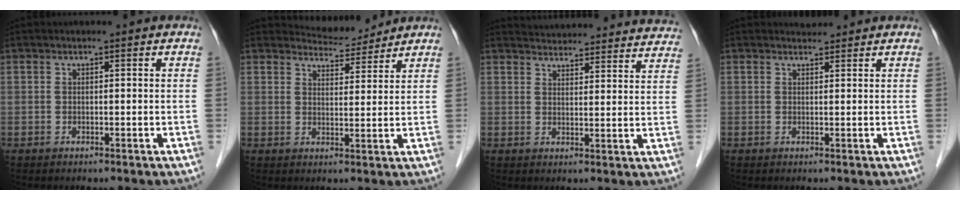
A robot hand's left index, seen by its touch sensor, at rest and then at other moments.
{"total": 3.6, "force": [3.6, 0.4, -0.6], "torque": [-0.002, -0.005, 0.058]}
{"total": 21.9, "force": [21.2, 3.7, 4.2], "torque": [-0.057, -0.028, 0.250]}
{"total": 1.0, "force": [0.9, 0.2, -0.2], "torque": [-0.009, -0.002, 0.015]}